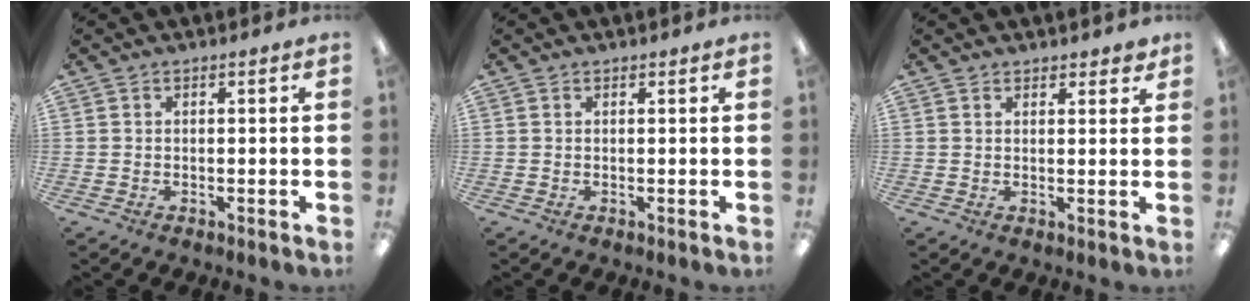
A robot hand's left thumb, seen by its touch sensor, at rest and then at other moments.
{"total": 0.0}
{"total": 2.1, "force": [1.8, 0.9, 0.3], "torque": [0.000, -0.006, 0.034]}